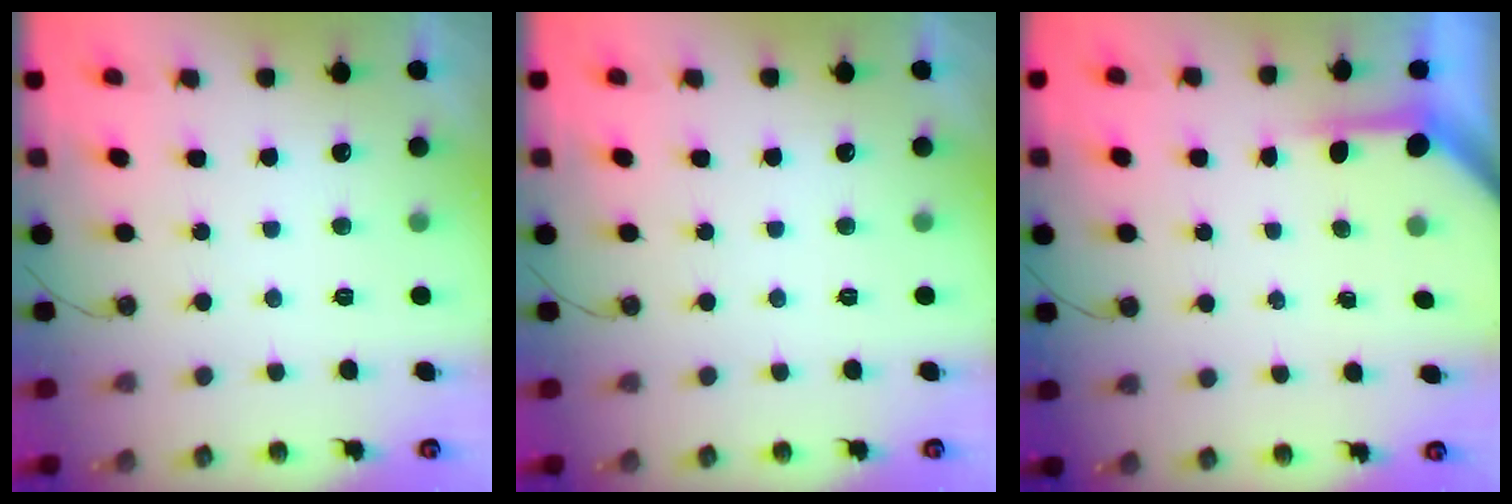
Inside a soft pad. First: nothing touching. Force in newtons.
{"total": 0.0}
{"total": 3.8, "press": 3.8, "slide": 0.3}